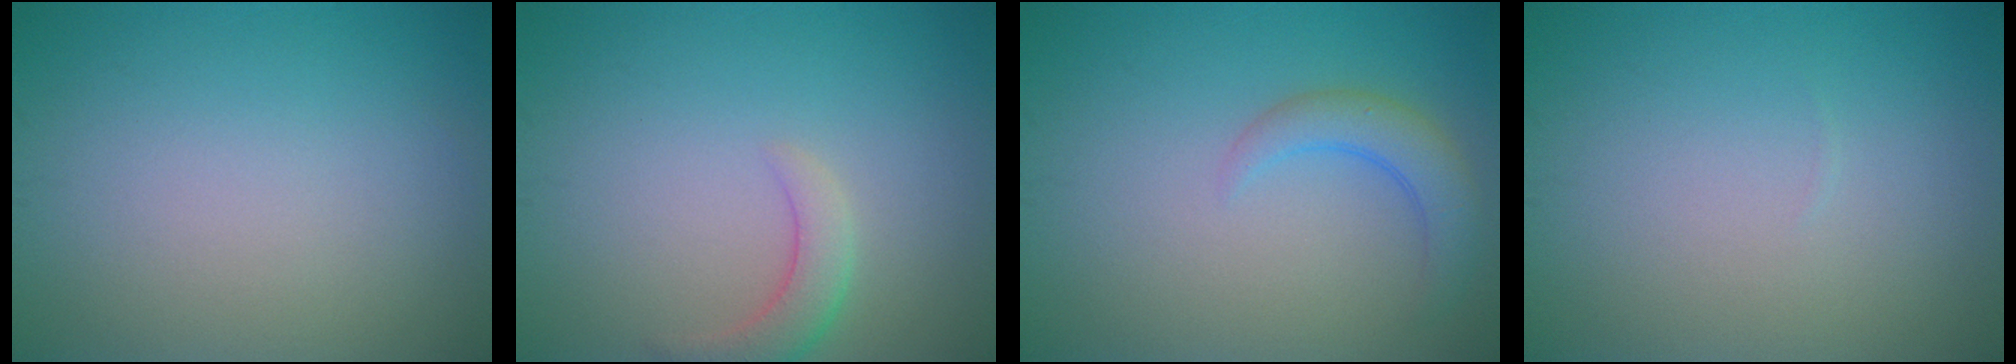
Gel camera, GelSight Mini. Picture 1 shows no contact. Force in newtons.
{"total": 2.4, "press": 2.4, "slide": 0.2}
{"total": 2.8, "press": 2.8, "slide": 0.4}
{"total": 0.0}